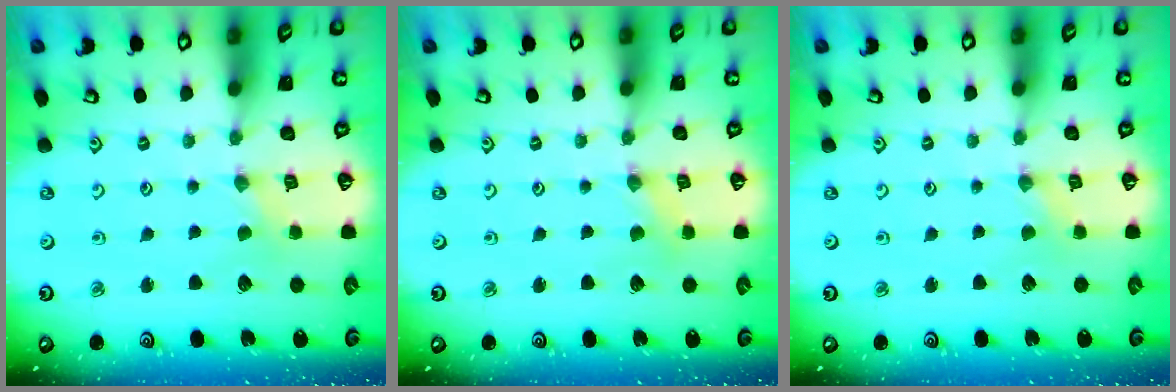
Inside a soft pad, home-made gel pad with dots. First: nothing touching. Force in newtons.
{"total": 1.6, "press": 1.6, "slide": 0.3}
{"total": 0.0}